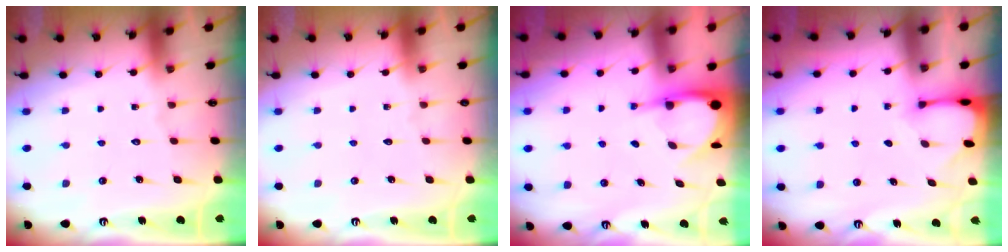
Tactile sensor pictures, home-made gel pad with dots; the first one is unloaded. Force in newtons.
{"total": 0.0}
{"total": 5.4, "press": 5.4, "slide": 0.6}
{"total": 2.7, "press": 2.7, "slide": 0.3}